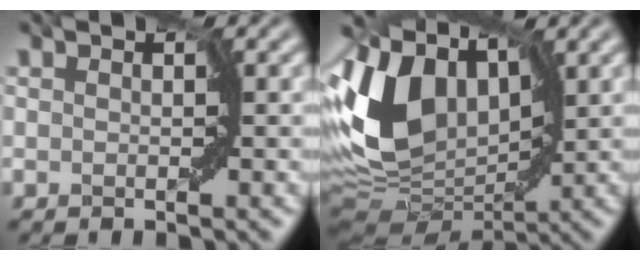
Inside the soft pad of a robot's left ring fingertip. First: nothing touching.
{"total": 11.6, "force": [2.5, 7.5, 8.6], "torque": [-0.191, 0.008, 0.035]}